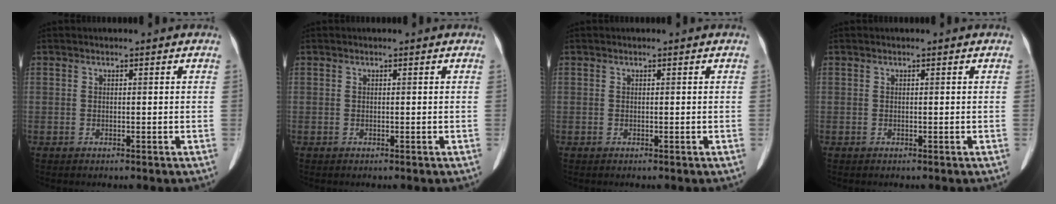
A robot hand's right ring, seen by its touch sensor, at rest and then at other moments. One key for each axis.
{"total": 0.0}
{"total": 0.0}
{"total": 0.0}